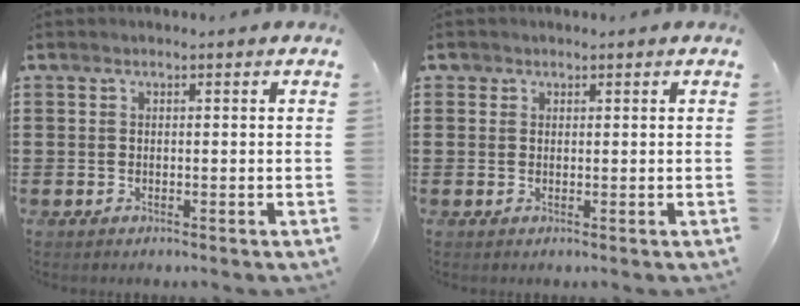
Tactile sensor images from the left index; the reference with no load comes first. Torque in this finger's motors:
{"motor_torque": [0.00, -0.03, 0.00, 0.00]}